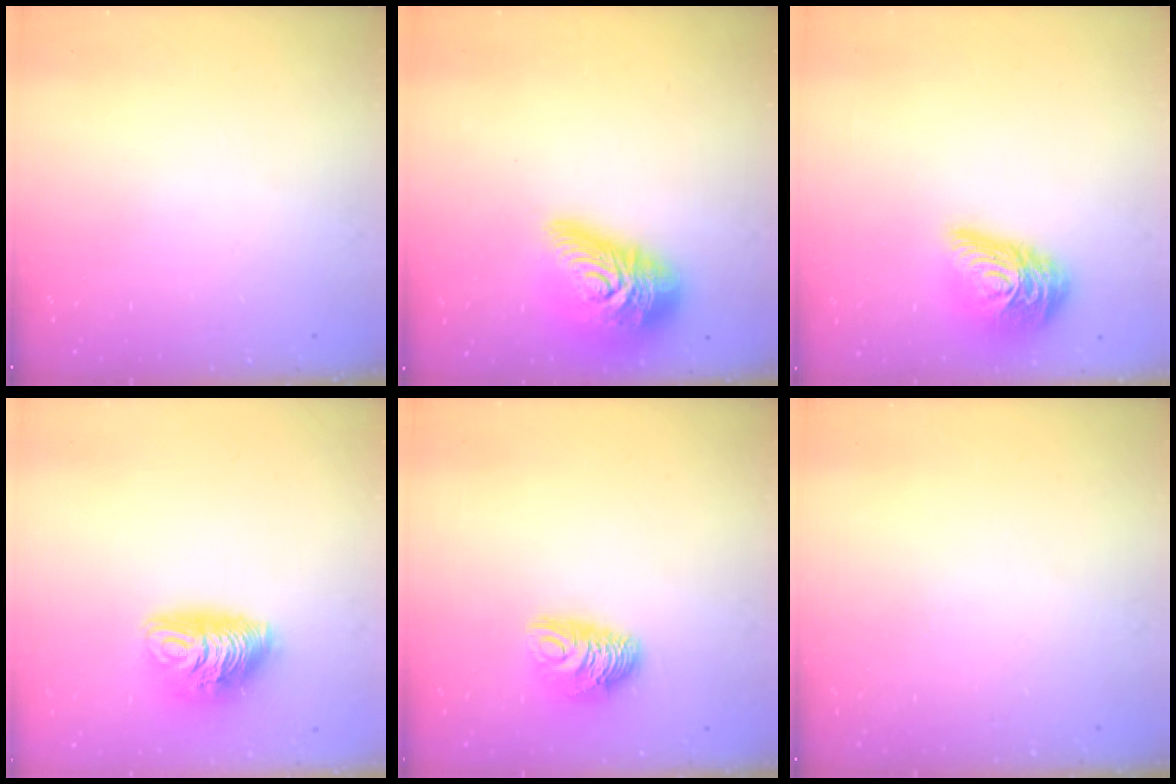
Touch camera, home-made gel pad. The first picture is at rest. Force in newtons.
{"total": 22.1, "press": 22.0, "slide": 1.3}
{"total": 14.8, "press": 14.8, "slide": 1.0}
{"total": 10.2, "press": 10.2, "slide": 0.9}
{"total": 9.4, "press": 9.3, "slide": 0.6}
{"total": 0.0}